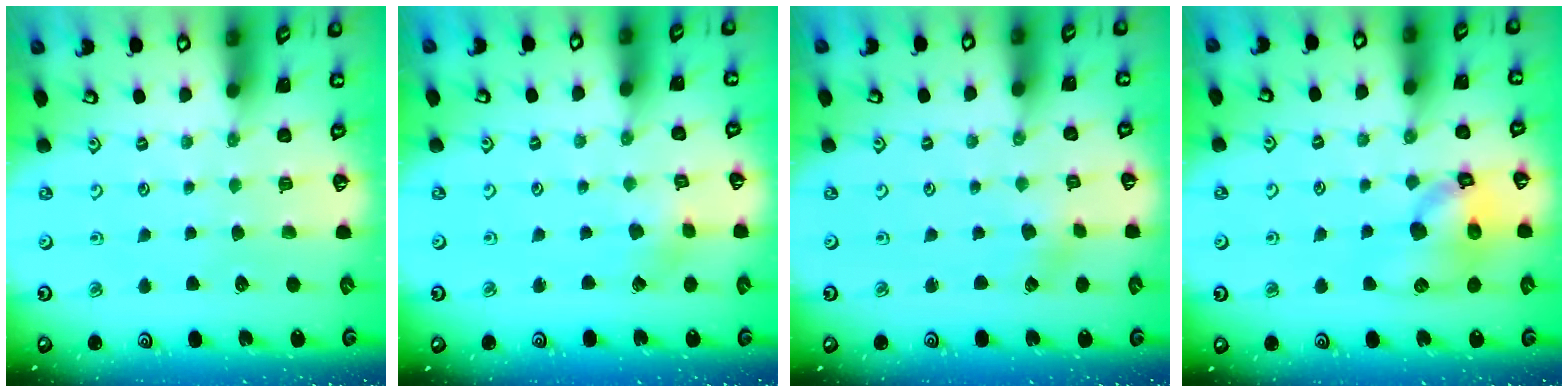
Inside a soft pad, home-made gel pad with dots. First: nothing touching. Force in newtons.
{"total": 1.8, "press": 1.8, "slide": 0.2}
{"total": 1.5, "press": 1.4, "slide": 0.2}
{"total": 12.3, "press": 12.2, "slide": 1.7}